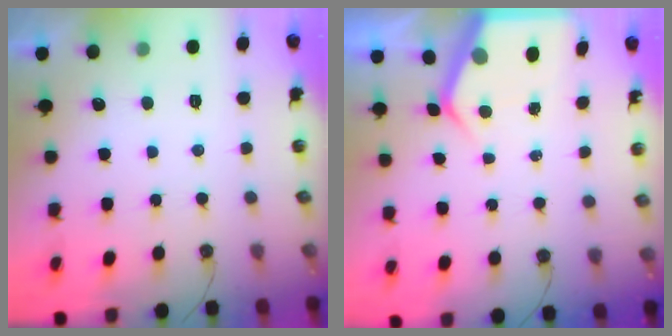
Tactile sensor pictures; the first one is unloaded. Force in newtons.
{"total": 5.9, "press": 5.9, "slide": 0.7}